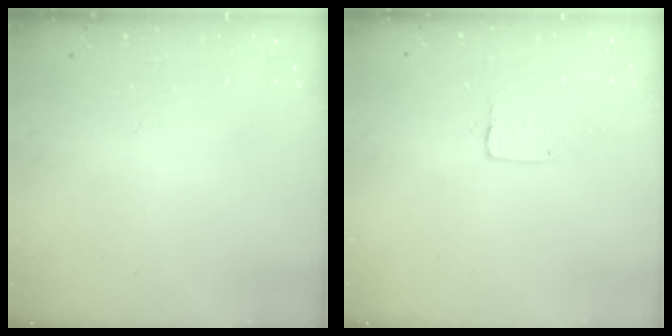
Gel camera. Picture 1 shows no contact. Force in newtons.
{"total": 2.0, "press": 2.0, "slide": 0.2}